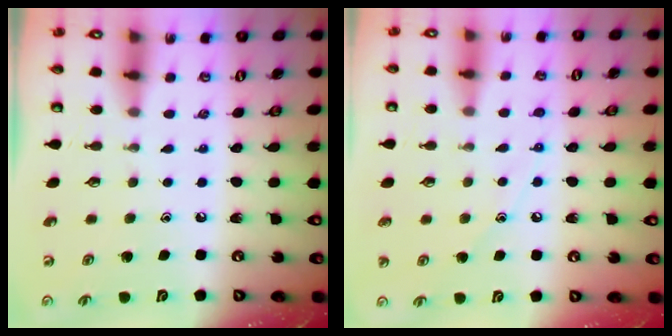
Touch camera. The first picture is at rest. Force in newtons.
{"total": 6.8, "press": 6.7, "slide": 0.7}